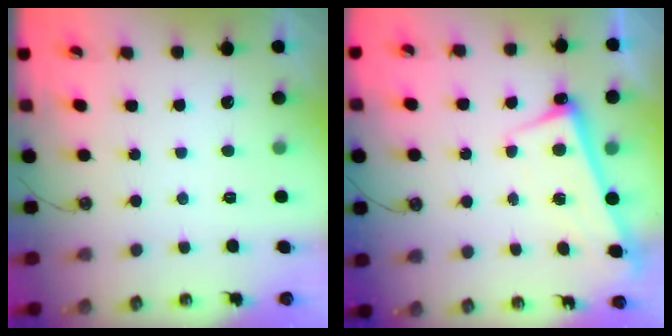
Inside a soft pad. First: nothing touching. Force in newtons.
{"total": 2.8, "press": 2.6, "slide": 1.0}